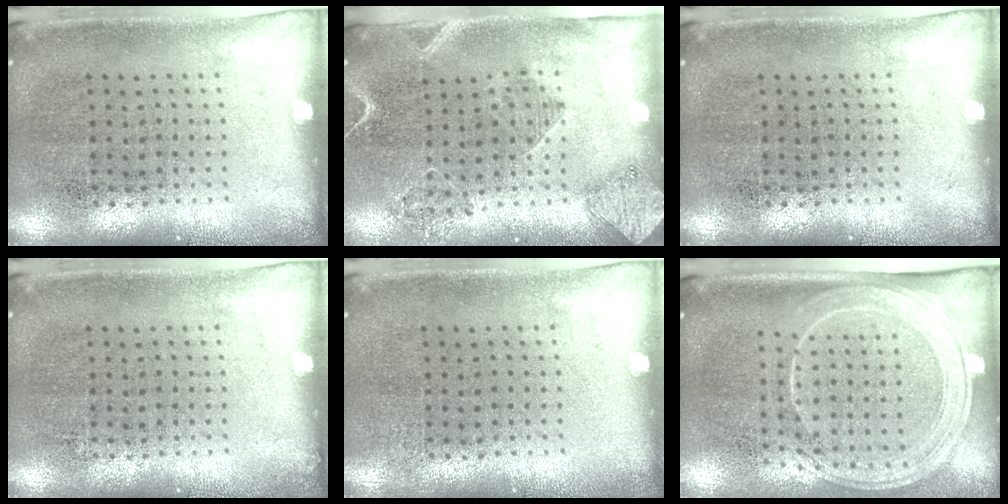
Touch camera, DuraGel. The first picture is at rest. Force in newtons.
{"total": 1.8, "press": 1.7, "slide": 0.8}
{"total": 0.0}
{"total": 0.0}
{"total": 0.0}
{"total": 2.1, "press": 1.8, "slide": 1.0}